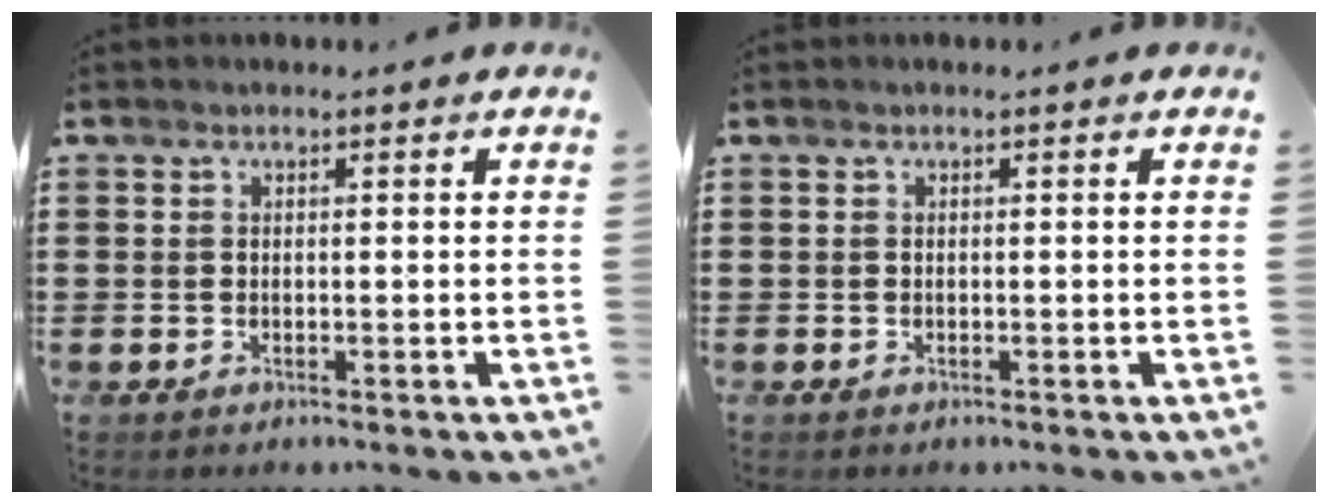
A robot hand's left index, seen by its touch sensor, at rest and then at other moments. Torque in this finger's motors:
{"motor_torque": [-0.01, 0.01, 0.01, 0.00]}